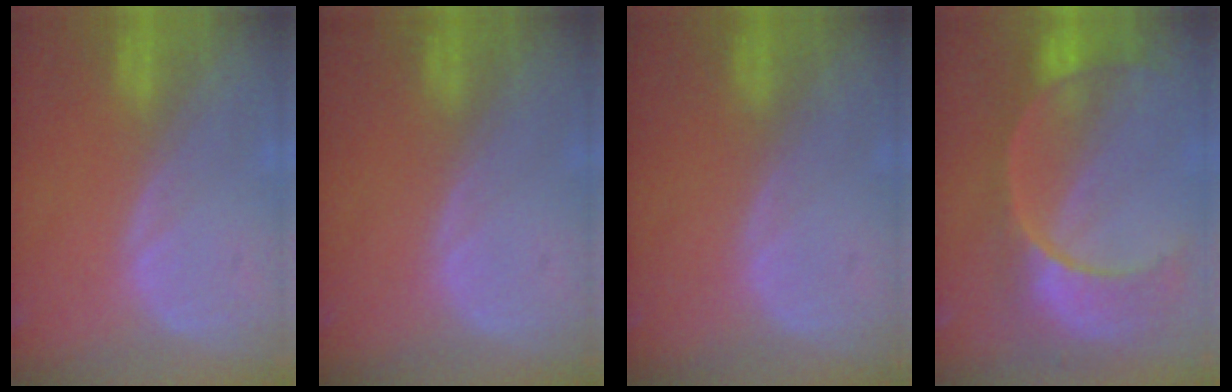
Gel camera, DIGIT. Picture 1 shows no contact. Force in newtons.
{"total": 0.0}
{"total": 0.0}
{"total": 10.8, "press": 9.3, "slide": 5.6}